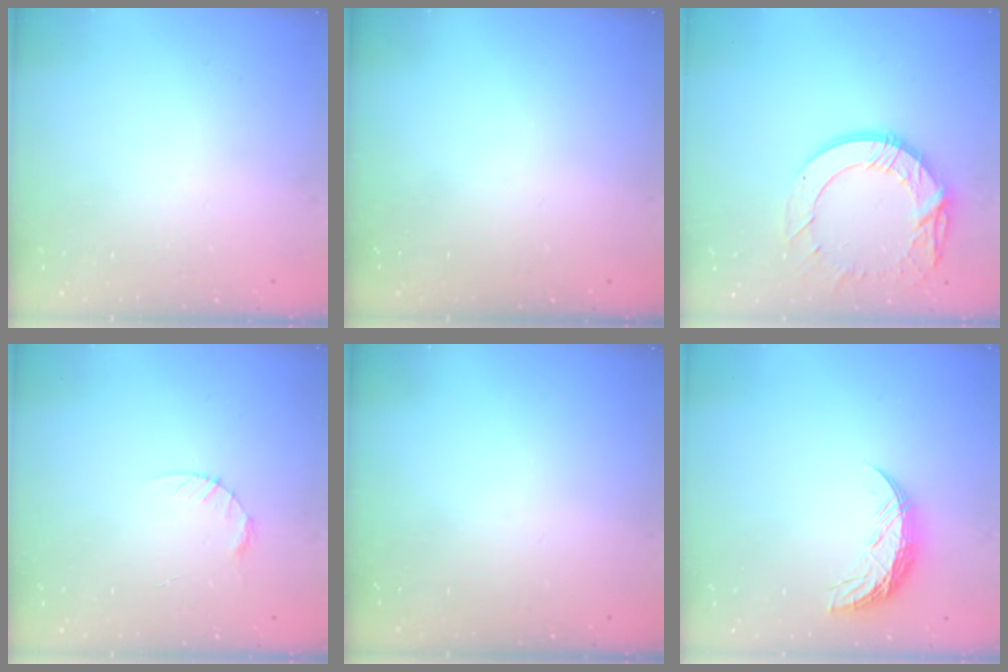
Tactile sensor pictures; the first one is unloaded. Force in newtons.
{"total": 0.0}
{"total": 16.0, "press": 15.9, "slide": 1.4}
{"total": 3.7, "press": 3.6, "slide": 0.4}
{"total": 0.0}
{"total": 9.3, "press": 9.3, "slide": 0.7}